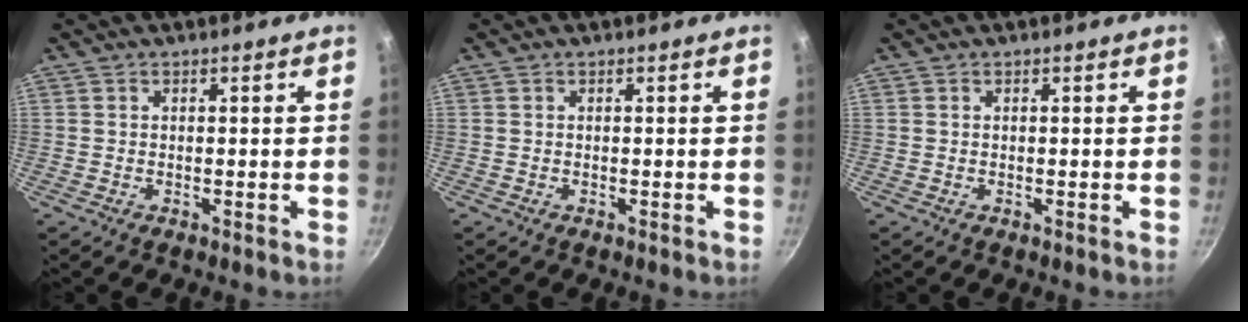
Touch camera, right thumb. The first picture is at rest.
{"total": 0.0}
{"total": 0.0}